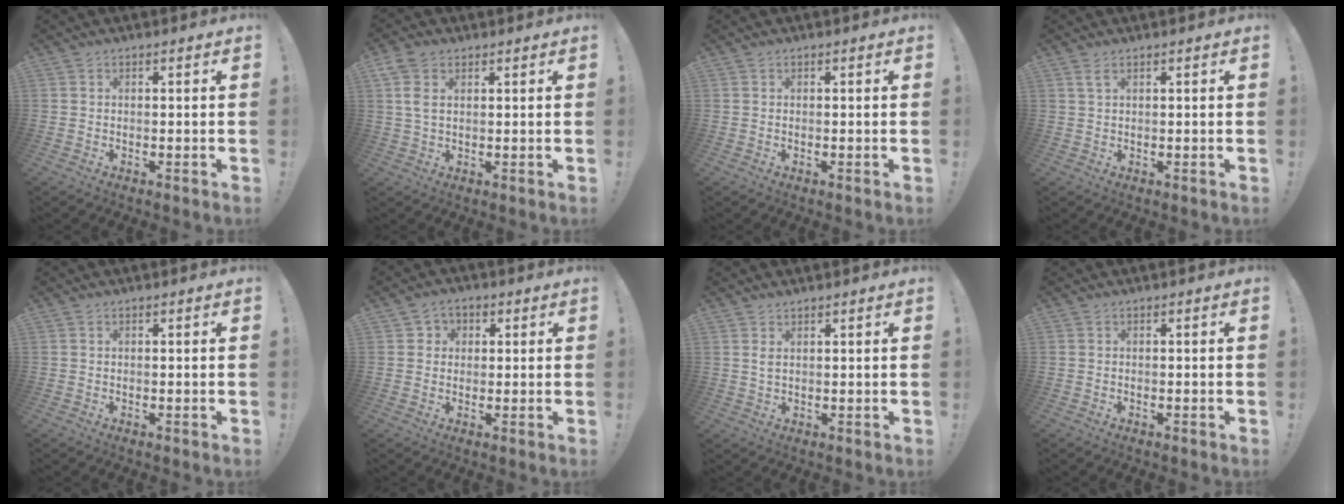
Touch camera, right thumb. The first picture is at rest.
{"total": 5.8, "force": [2.1, 3.3, 4.3], "torque": [-0.089, 0.003, 0.041]}
{"total": 0.0}
{"total": 2.5, "force": [1.3, 0.9, 1.9], "torque": [-0.032, -0.002, 0.023]}
{"total": 0.0}
{"total": 3.6, "force": [0.5, 3.4, 1.0], "torque": [-0.011, 0.001, 0.007]}
{"total": 2.0, "force": [1.3, 1.2, 1.0], "torque": [-0.013, -0.005, 0.022]}
{"total": 0.0}